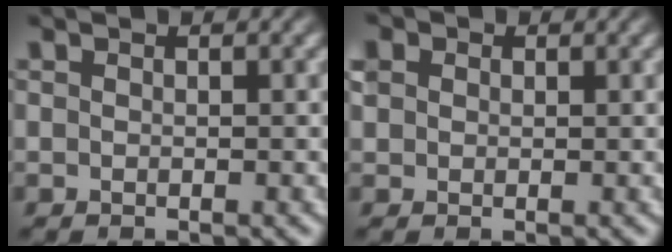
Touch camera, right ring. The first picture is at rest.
{"total": 2.9, "force": [0.8, 2.5, 1.2], "torque": [-0.030, 0.000, 0.015]}